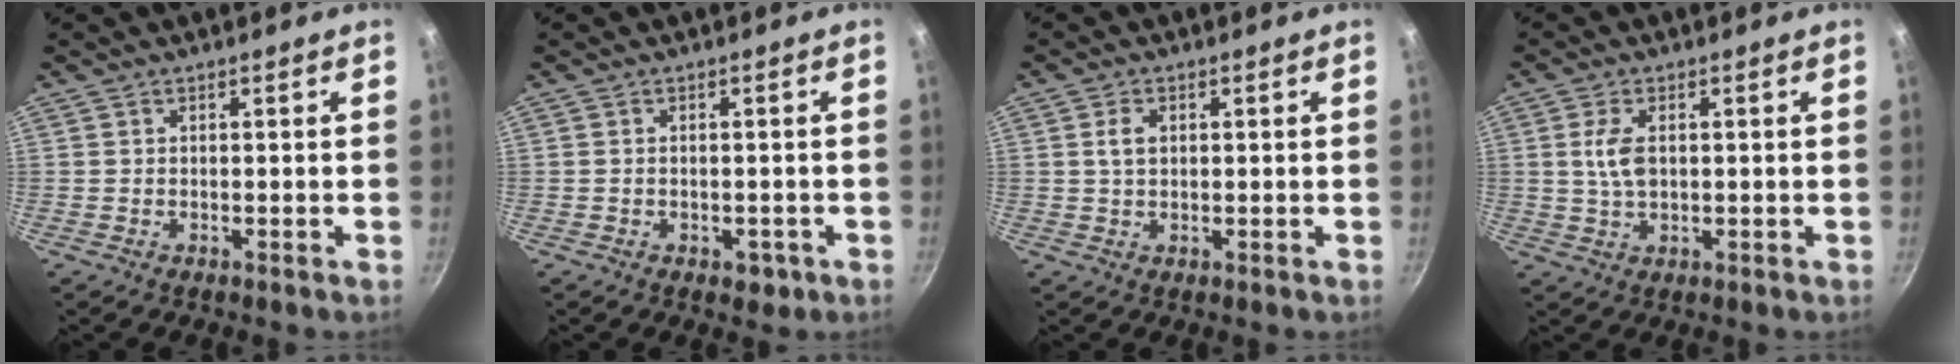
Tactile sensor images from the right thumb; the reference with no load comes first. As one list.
[{"total": 2.8, "force": [-1.2, 1.7, 1.8], "torque": [-0.016, 0.006, -0.008]}, {"total": 2.9, "force": [0.6, 1.9, 2.0], "torque": [-0.033, 0.003, 0.012]}, {"total": 5.2, "force": [0.8, 3.0, 4.2], "torque": [-0.079, 0.001, 0.014]}]